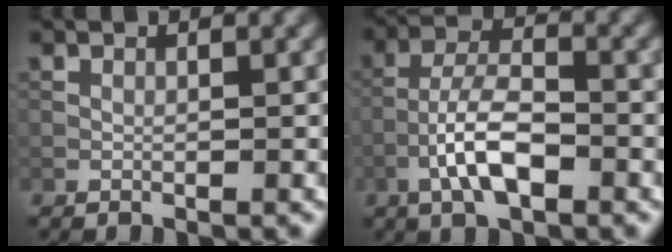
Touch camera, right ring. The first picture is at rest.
{"total": 5.4, "force": [-2.3, 2.1, 4.4], "torque": [-0.082, 0.010, -0.049]}